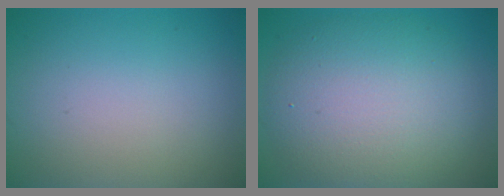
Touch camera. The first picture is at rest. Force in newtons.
{"total": 8.8, "press": 8.8, "slide": 0.7}